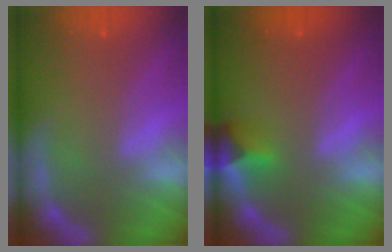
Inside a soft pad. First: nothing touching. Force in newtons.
{"total": 2.4}